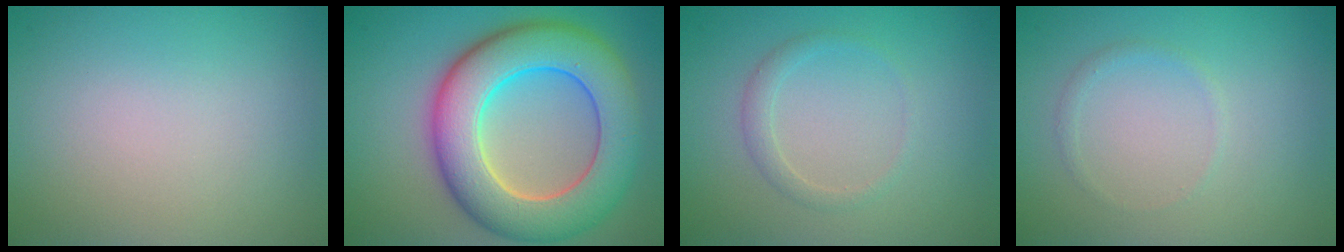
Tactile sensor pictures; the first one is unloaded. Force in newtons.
{"total": 10.6, "press": 10.6, "slide": 0.5}
{"total": 1.4, "press": 1.4, "slide": 0.1}
{"total": 0.7, "press": 0.7, "slide": 0.0}